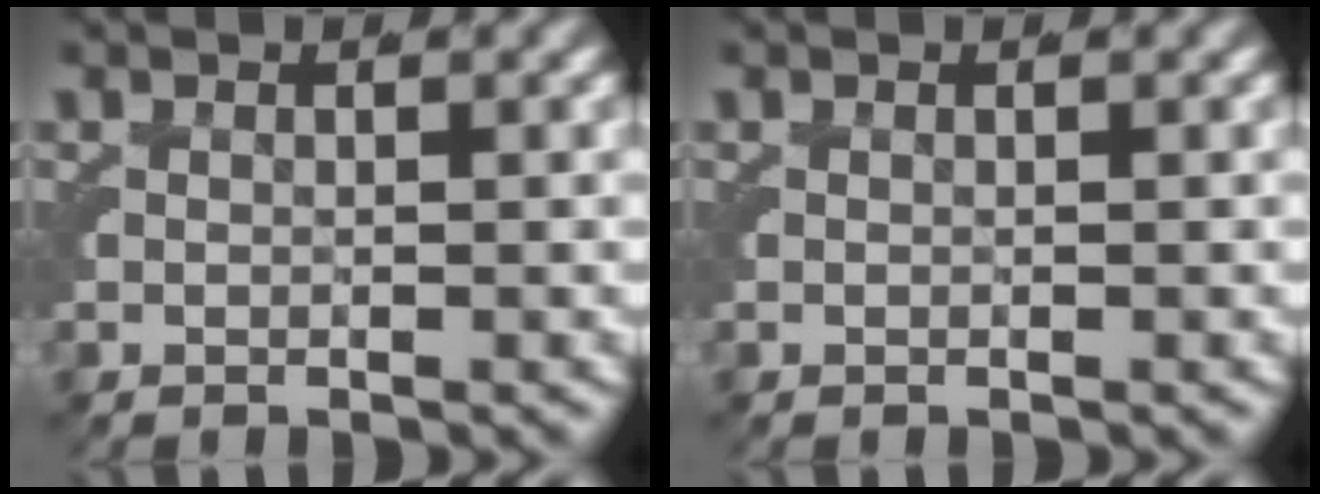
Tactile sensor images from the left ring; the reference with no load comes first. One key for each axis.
{"total": 0.0}